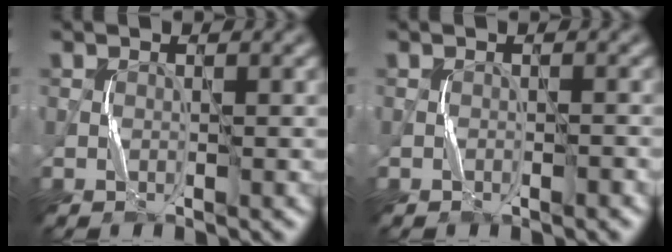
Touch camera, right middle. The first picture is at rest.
{"total": 0.7, "force": [-0.4, 0.4, 0.4], "torque": [-0.006, 0.002, -0.007]}